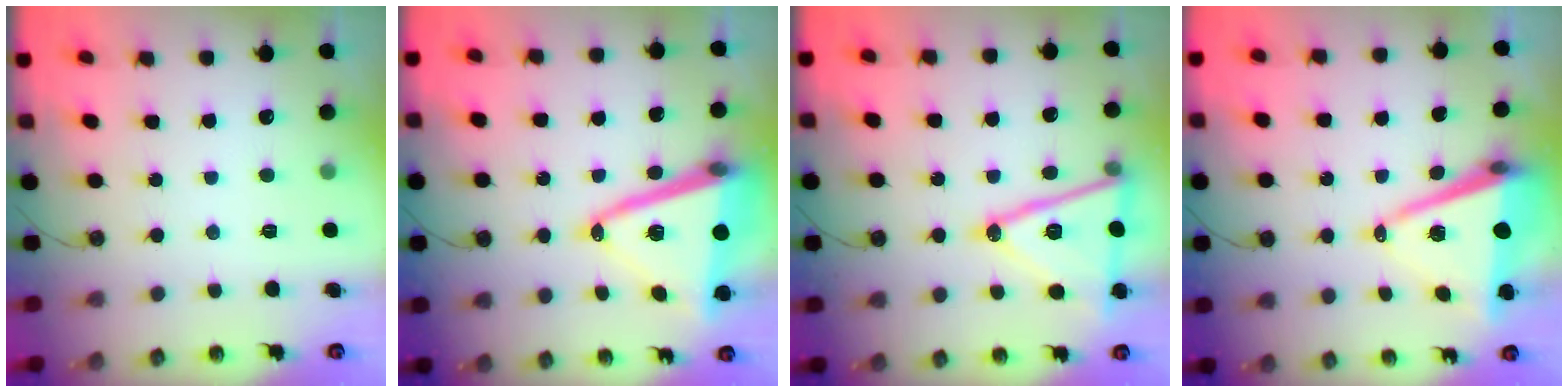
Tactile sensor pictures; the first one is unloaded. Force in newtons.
{"total": 18.2, "press": 17.9, "slide": 3.1}
{"total": 18.6, "press": 18.3, "slide": 3.3}
{"total": 11.8, "press": 11.0, "slide": 4.4}